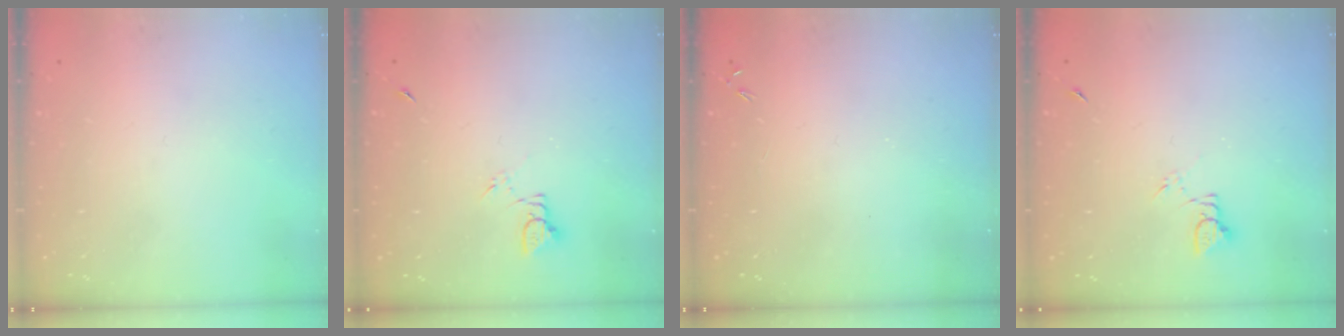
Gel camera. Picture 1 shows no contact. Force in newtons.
{"total": 3.3, "press": 3.3, "slide": 0.3}
{"total": 0.0}
{"total": 3.3, "press": 3.3, "slide": 0.3}